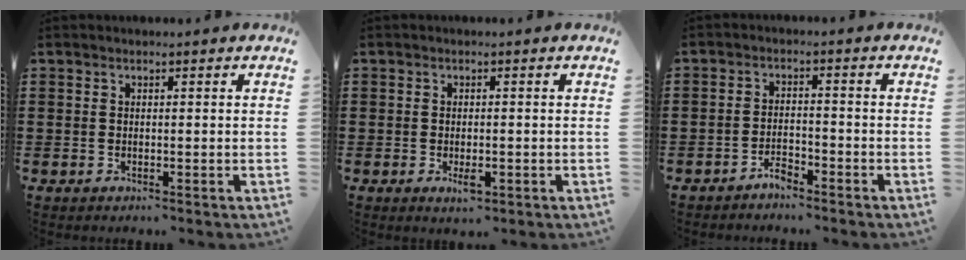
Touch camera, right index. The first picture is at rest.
{"total": 2.0, "force": [-0.7, 0.8, 1.7], "torque": [-0.032, -0.002, -0.012]}
{"total": 2.6, "force": [-2.5, 0.5, 0.8], "torque": [-0.020, 0.006, -0.050]}